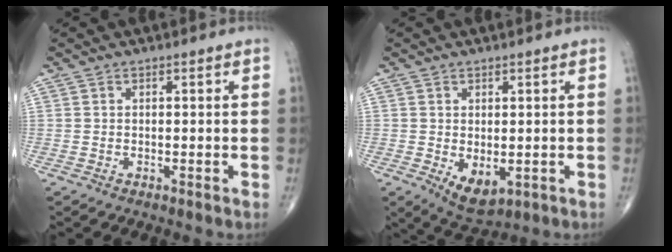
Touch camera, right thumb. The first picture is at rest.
{"total": 6.0, "force": [-1.2, 3.3, 4.8], "torque": [-0.067, -0.009, -0.003]}